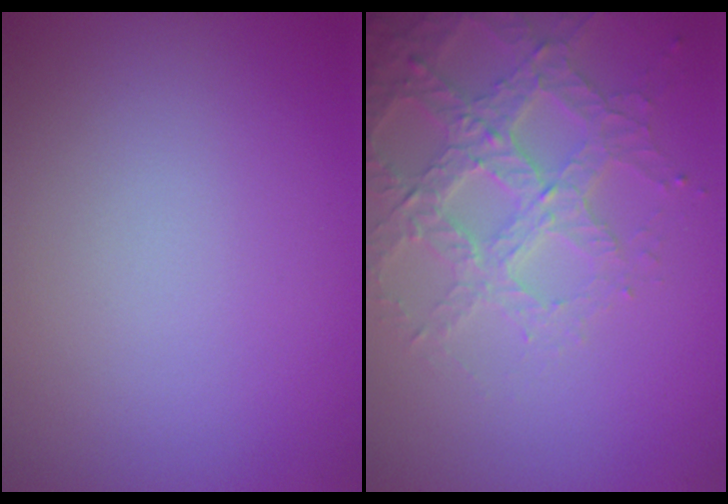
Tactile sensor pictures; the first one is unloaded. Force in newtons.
{"total": 4.0, "press": 3.8, "slide": 1.0}